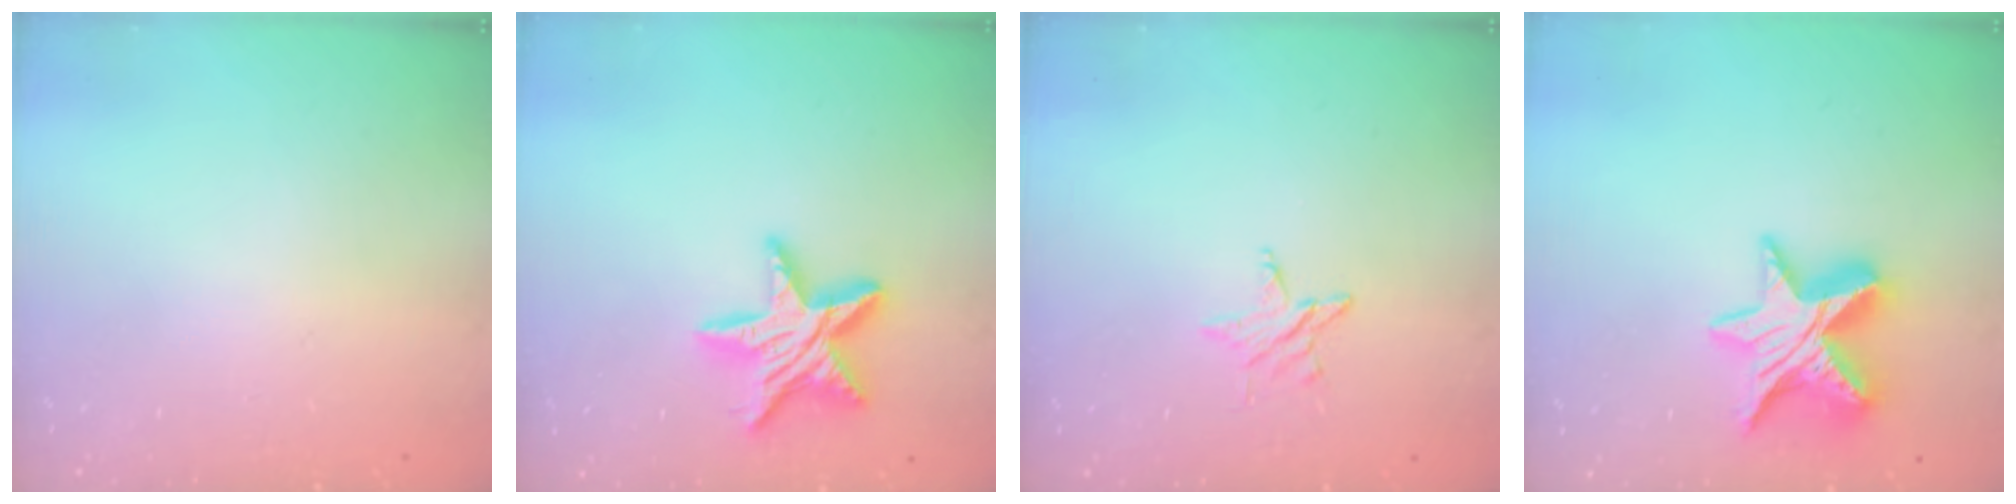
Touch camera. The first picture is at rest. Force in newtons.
{"total": 14.5, "press": 14.5, "slide": 0.8}
{"total": 2.8, "press": 2.7, "slide": 0.3}
{"total": 13.3, "press": 13.3, "slide": 1.0}